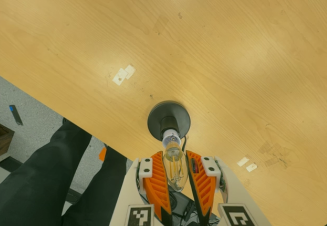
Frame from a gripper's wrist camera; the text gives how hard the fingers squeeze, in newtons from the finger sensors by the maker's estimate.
{"total": 14.1, "left": 16.0, "right": 12.2}